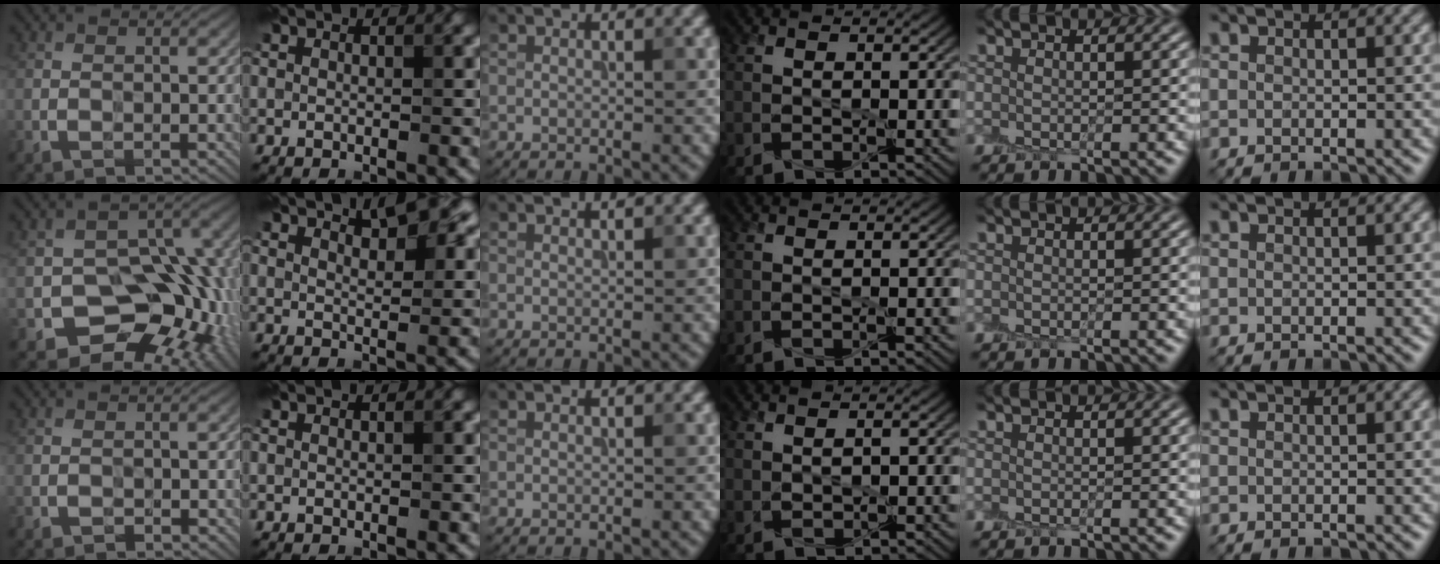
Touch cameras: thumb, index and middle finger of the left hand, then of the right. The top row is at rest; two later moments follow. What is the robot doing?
{"motion": "peel", "object": "aluminum foil"}